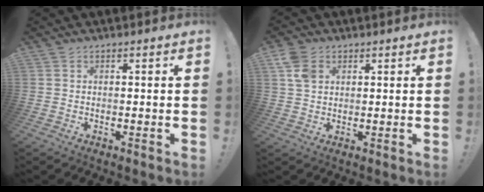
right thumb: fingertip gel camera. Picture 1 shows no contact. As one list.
[{"total": 6.4, "force": [2.6, 4.6, 3.7], "torque": [-0.070, 0.001, 0.051]}]